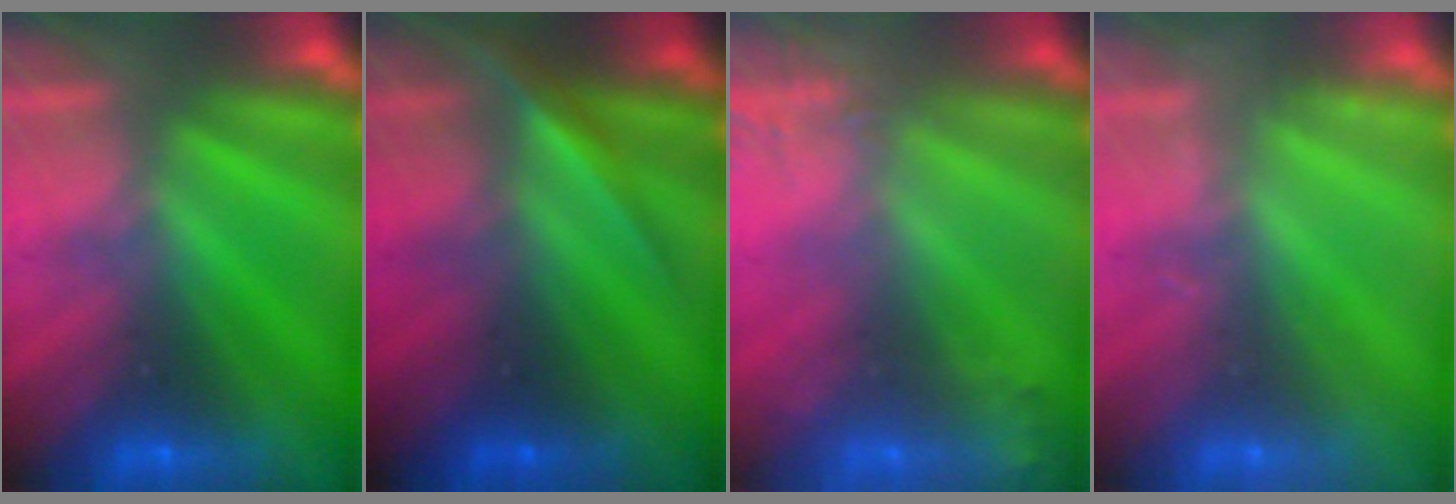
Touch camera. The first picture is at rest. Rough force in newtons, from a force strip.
{"total": 2.1}
{"total": 2.4}
{"total": 2.3}